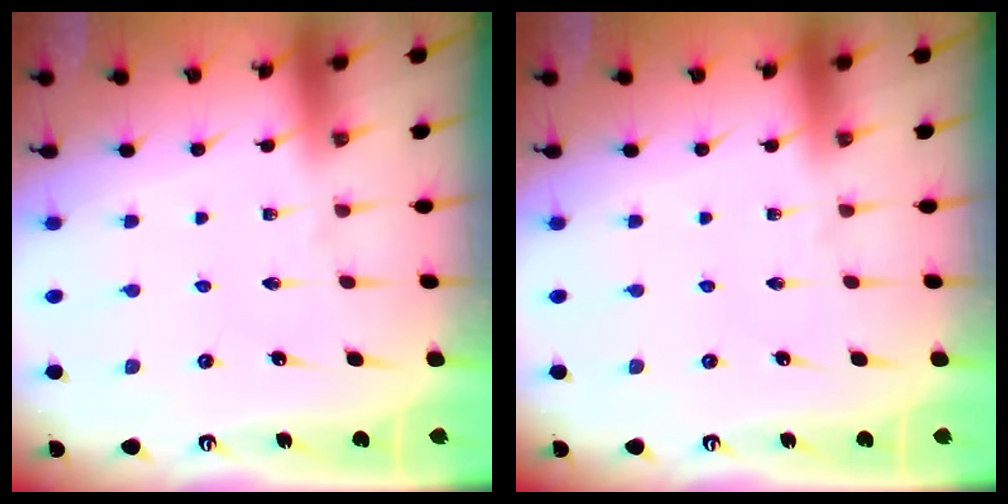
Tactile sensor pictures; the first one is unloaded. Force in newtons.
{"total": 0.0}